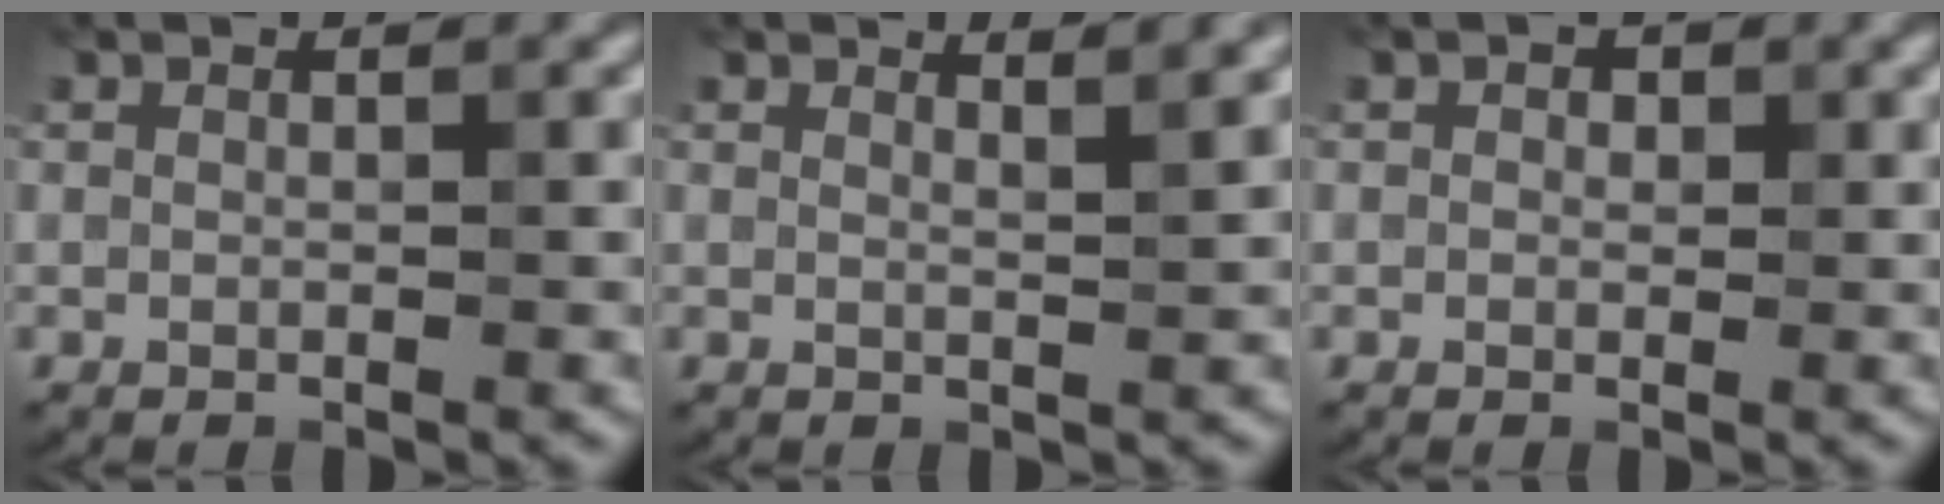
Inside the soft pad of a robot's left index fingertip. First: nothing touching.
{"total": 2.5, "force": [1.9, 0.7, 1.5], "torque": [-0.002, 0.009, 0.009]}
{"total": 0.9, "force": [0.3, 0.7, 0.4], "torque": [-0.004, -0.003, 0.001]}